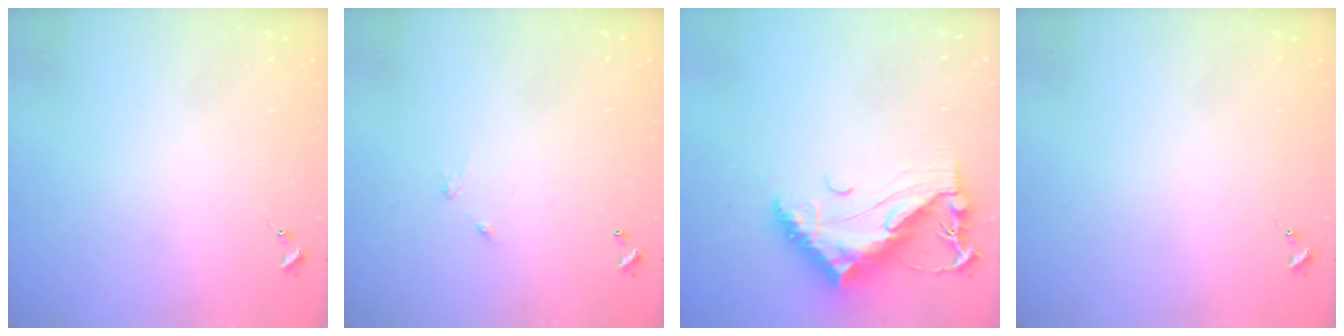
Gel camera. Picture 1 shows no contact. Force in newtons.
{"total": 4.5, "press": 4.5, "slide": 0.3}
{"total": 14.4, "press": 14.3, "slide": 1.4}
{"total": 0.0}